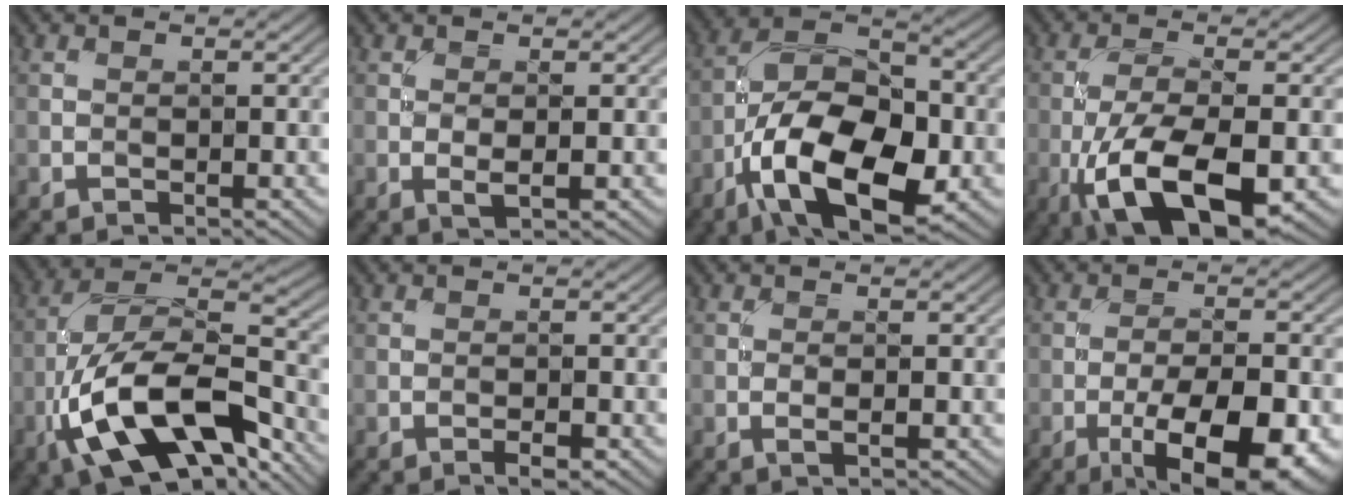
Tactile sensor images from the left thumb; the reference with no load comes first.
{"total": 1.8, "force": [0.0, 0.6, 1.7], "torque": [-0.039, -0.005, -0.002]}
{"total": 15.2, "force": [-6.3, 7.7, 11.5], "torque": [-0.213, -0.011, -0.129]}
{"total": 12.4, "force": [-5.0, 4.6, 10.4], "torque": [-0.205, -0.013, -0.091]}
{"total": 16.9, "force": [-7.4, 7.6, 13.1], "torque": [-0.241, -0.011, -0.141]}
{"total": 1.3, "force": [-0.7, 0.4, 1.0], "torque": [-0.016, 0.001, -0.013]}
{"total": 1.2, "force": [-0.1, 0.2, 1.1], "torque": [-0.024, 0.001, -0.004]}
{"total": 12.2, "force": [-5.7, 4.3, 9.9], "torque": [-0.161, -0.006, -0.083]}